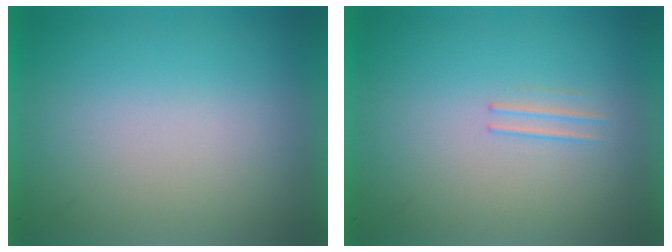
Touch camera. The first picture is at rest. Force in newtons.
{"total": 1.1}